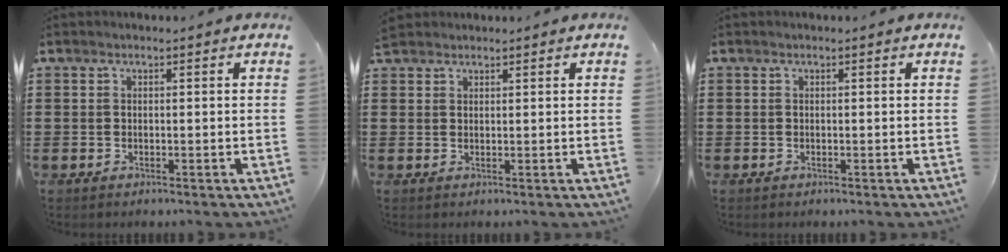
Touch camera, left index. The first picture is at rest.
{"total": 1.6, "force": [1.5, 0.6, 0.1], "torque": [-0.007, 0.002, 0.030]}
{"total": 0.0}